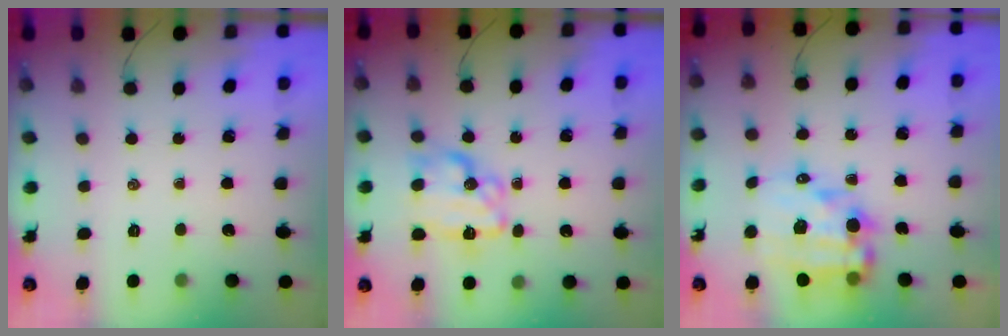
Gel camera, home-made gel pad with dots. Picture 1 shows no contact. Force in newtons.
{"total": 13.7, "press": 13.7, "slide": 0.5}
{"total": 13.2, "press": 12.9, "slide": 3.1}